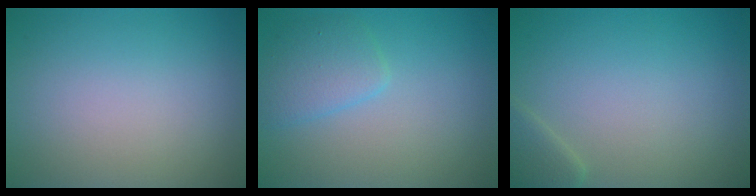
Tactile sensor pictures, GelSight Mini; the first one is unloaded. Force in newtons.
{"total": 2.7, "press": 2.7, "slide": 0.1}
{"total": 1.7, "press": 1.7, "slide": 0.1}